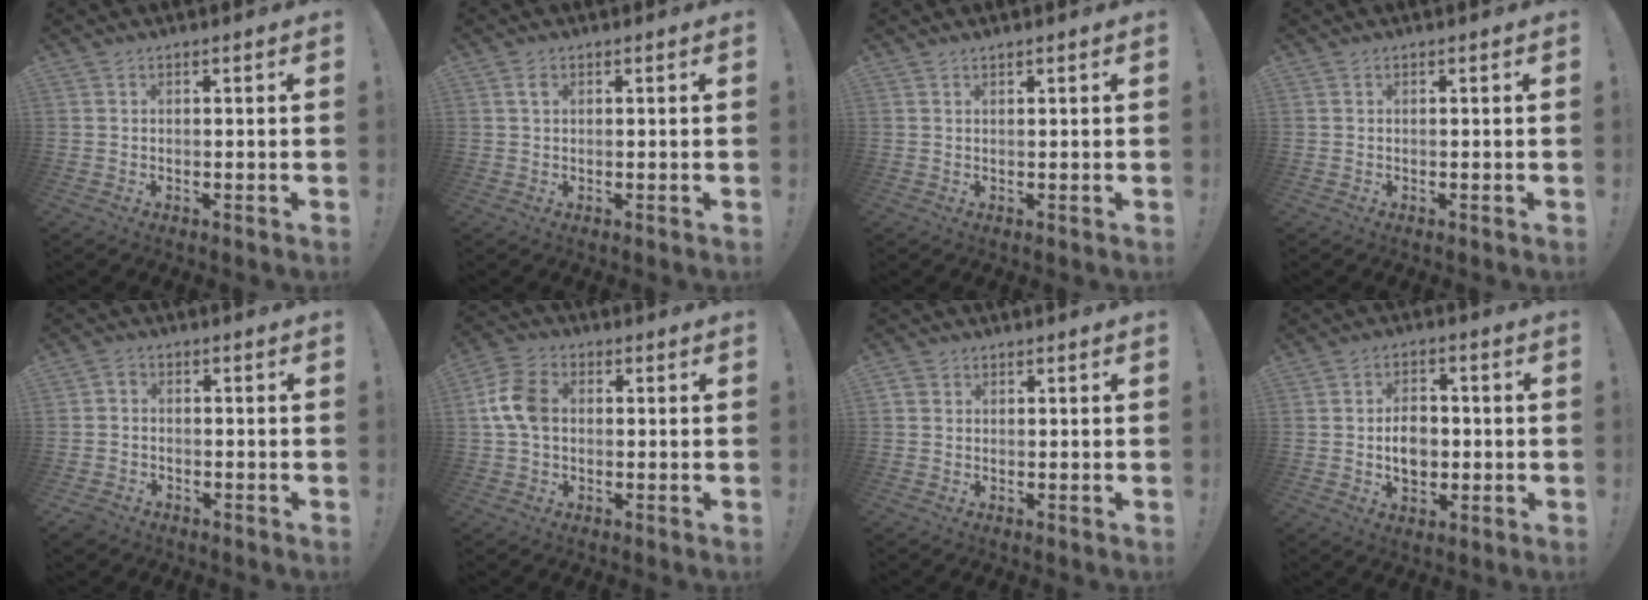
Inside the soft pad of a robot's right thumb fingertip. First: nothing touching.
{"total": 1.5, "force": [0.6, 0.9, 1.0], "torque": [-0.014, -0.001, 0.009]}
{"total": 0.6, "force": [0.6, -0.1, 0.3], "torque": [-0.003, 0.000, 0.010]}
{"total": 0.0}
{"total": 3.3, "force": [-1.9, 2.4, 1.1], "torque": [-0.029, 0.007, -0.034]}
{"total": 10.0, "force": [0.6, 6.9, 7.2], "torque": [-0.143, 0.010, 0.015]}
{"total": 1.4, "force": [0.5, 1.2, 0.3], "torque": [-0.014, 0.006, 0.012]}
{"total": 8.0, "force": [-0.7, 6.1, 5.1], "torque": [-0.083, 0.006, -0.013]}